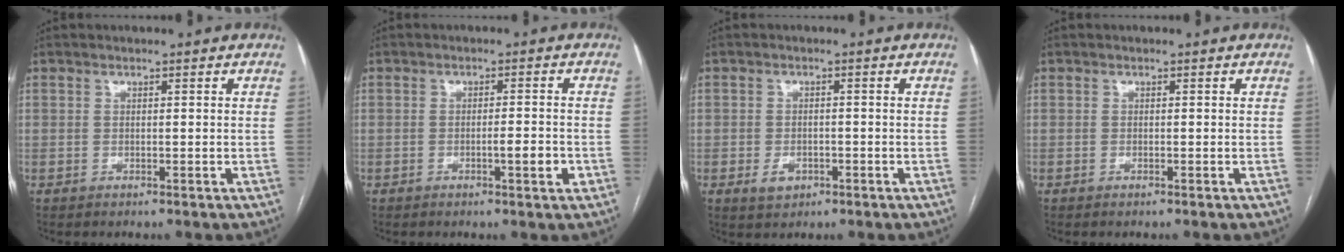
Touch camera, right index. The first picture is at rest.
{"total": 3.2, "force": [-1.1, 0.4, 2.9], "torque": [-0.045, -0.001, -0.017]}
{"total": 2.9, "force": [-1.3, 2.1, 1.6], "torque": [-0.024, 0.002, -0.013]}
{"total": 0.0}